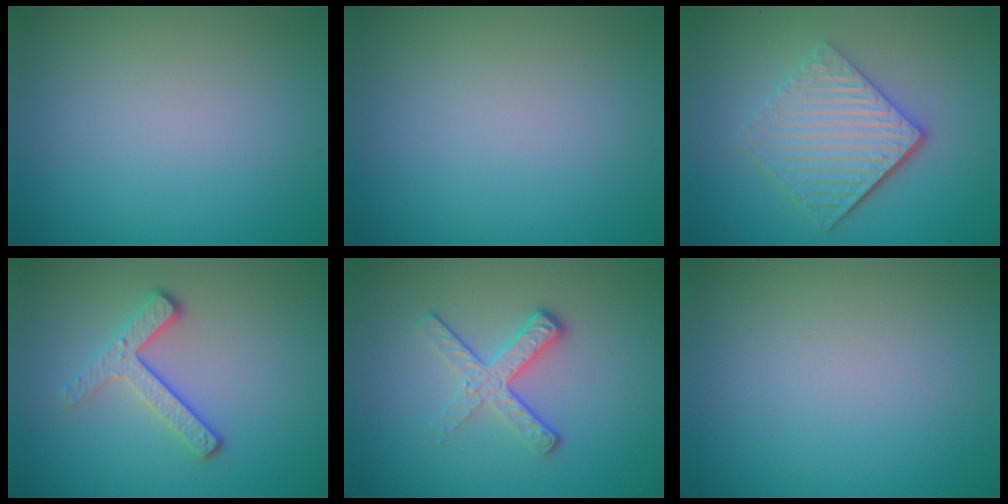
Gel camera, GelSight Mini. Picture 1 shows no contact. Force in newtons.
{"total": 0.0}
{"total": 5.6, "press": 3.9, "slide": 4.1}
{"total": 3.2, "press": 2.4, "slide": 2.2}
{"total": 3.7, "press": 2.5, "slide": 2.7}
{"total": 0.0}